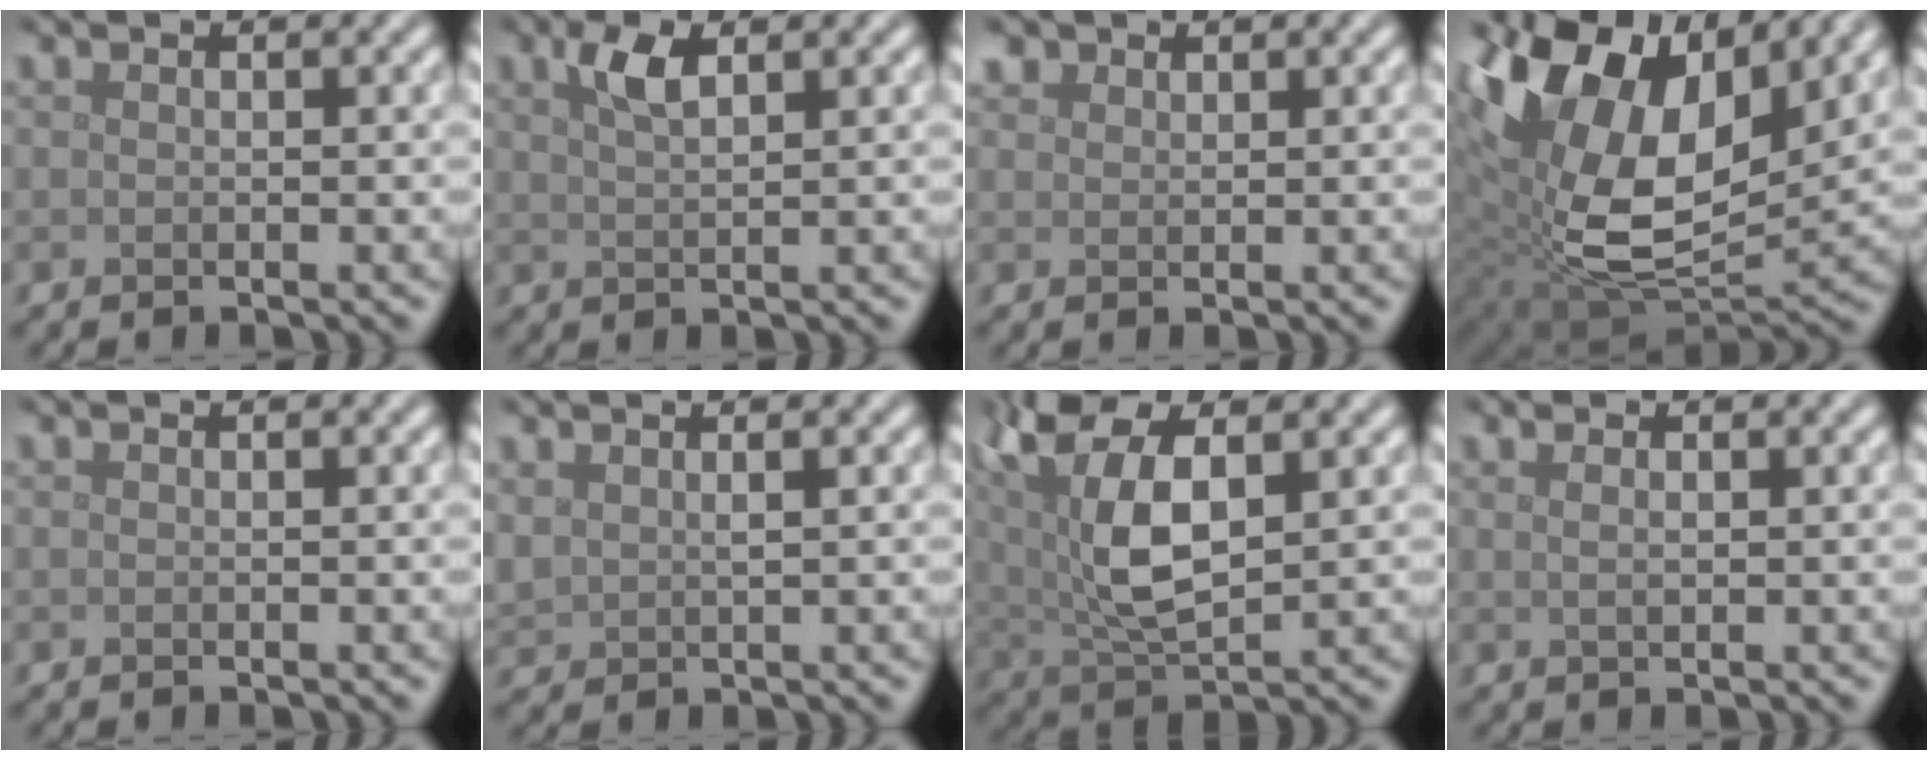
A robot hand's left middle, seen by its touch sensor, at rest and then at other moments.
{"total": 2.5, "force": [1.4, 0.8, 1.9], "torque": [-0.039, 0.004, 0.027]}
{"total": 1.3, "force": [1.1, 0.7, 0.1], "torque": [-0.003, 0.005, 0.022]}
{"total": 16.2, "force": [6.0, 9.2, 11.9], "torque": [-0.250, 0.012, 0.115]}
{"total": 0.0}
{"total": 1.2, "force": [0.9, 0.5, 0.5], "torque": [-0.019, -0.002, 0.023]}
{"total": 9.7, "force": [2.5, 4.7, 8.1], "torque": [-0.173, 0.014, 0.043]}
{"total": 1.3, "force": [0.8, 0.5, 1.0], "torque": [-0.011, -0.004, 0.012]}